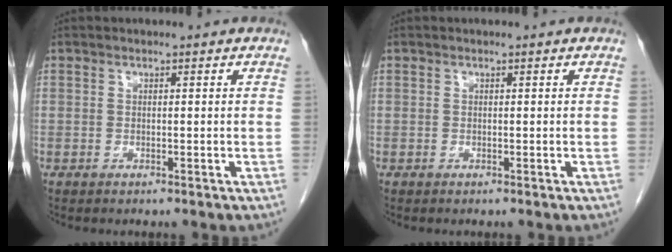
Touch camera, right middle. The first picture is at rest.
{"total": 0.0}